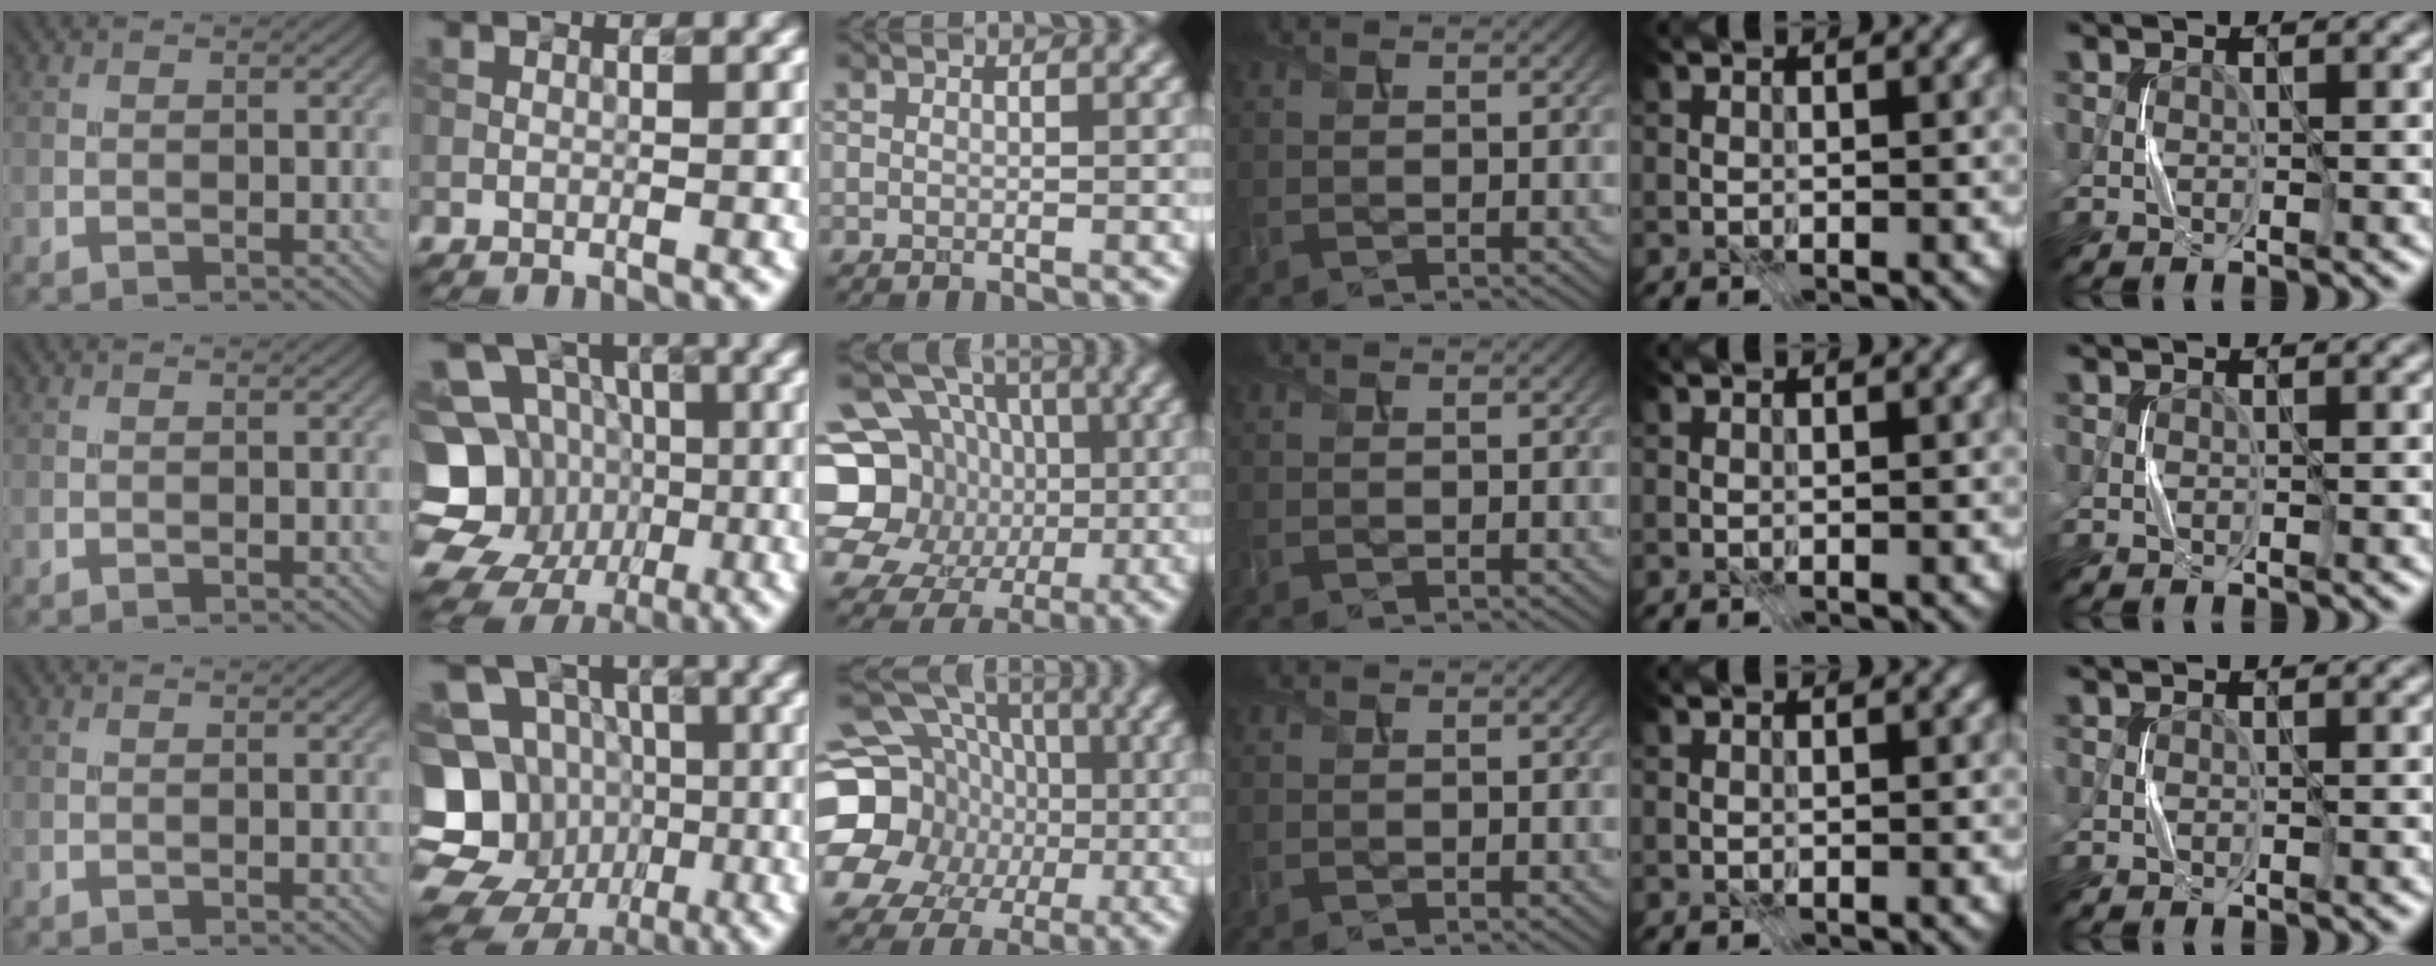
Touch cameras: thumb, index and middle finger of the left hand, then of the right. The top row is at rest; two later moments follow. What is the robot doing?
{"motion": "press", "object": "stapler"}